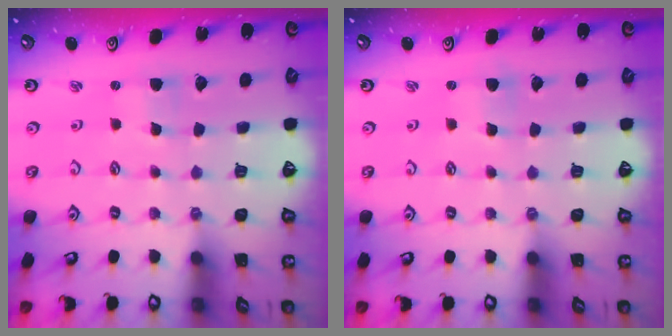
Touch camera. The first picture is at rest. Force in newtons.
{"total": 0.7, "press": 0.6, "slide": 0.3}